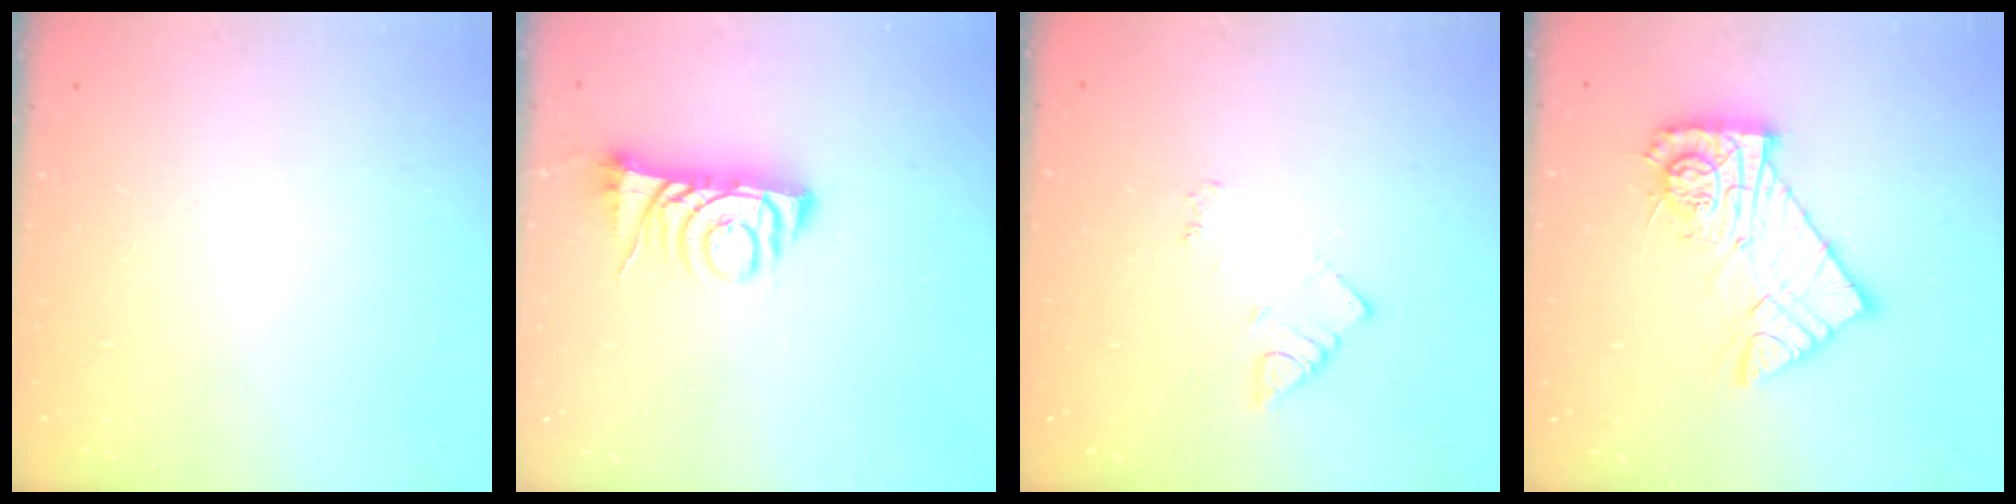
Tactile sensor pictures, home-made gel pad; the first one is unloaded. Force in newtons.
{"total": 7.1, "press": 7.0, "slide": 0.9}
{"total": 2.9, "press": 2.9, "slide": 0.3}
{"total": 14.6, "press": 14.6, "slide": 1.4}